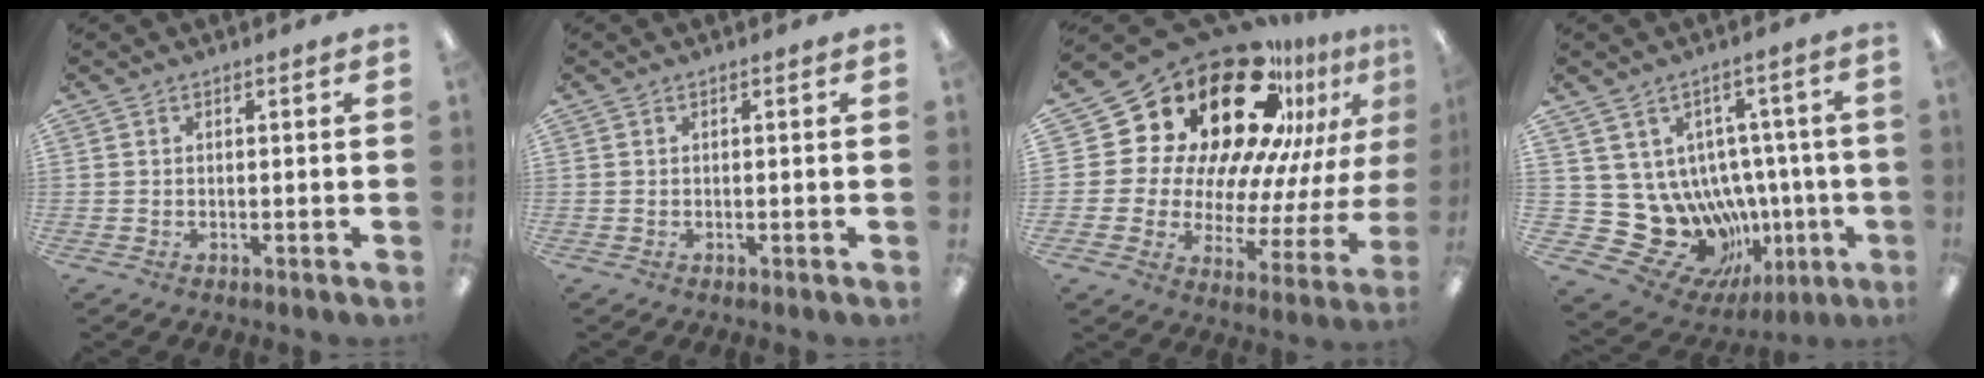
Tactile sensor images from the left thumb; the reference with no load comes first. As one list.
[{"total": 0.0}, {"total": 30.2, "force": [18.6, 16.8, 16.9], "torque": [-0.264, -0.176, 0.359]}, {"total": 16.8, "force": [-1.7, 14.7, 7.9], "torque": [-0.166, -0.026, 0.025]}]